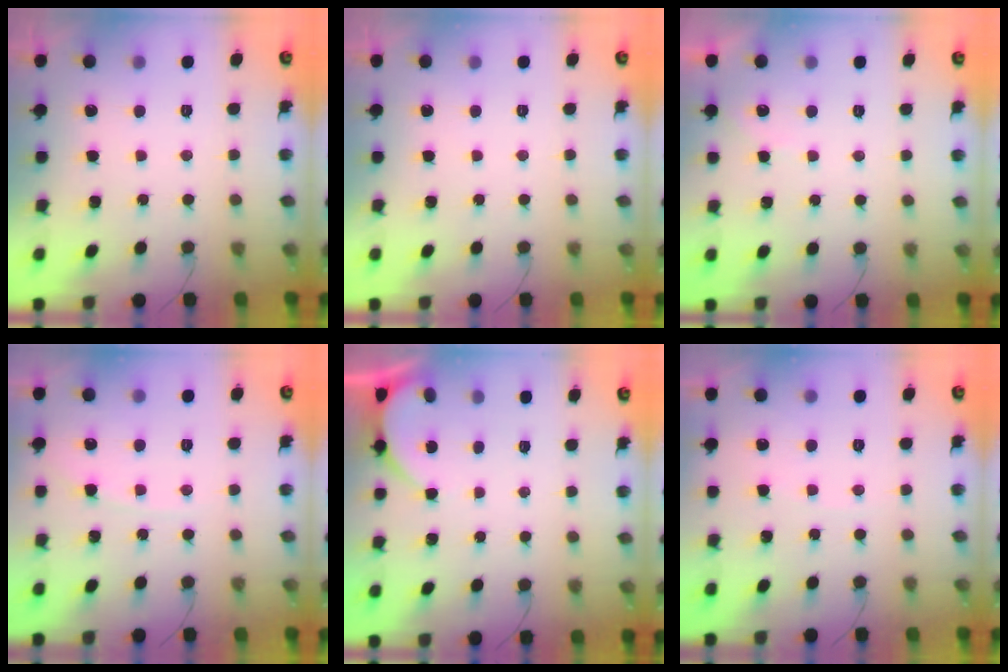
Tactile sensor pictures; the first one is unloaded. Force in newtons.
{"total": 0.0}
{"total": 4.2, "press": 4.2, "slide": 0.6}
{"total": 4.2, "press": 4.2, "slide": 0.4}
{"total": 3.5, "press": 3.5, "slide": 0.3}
{"total": 1.8, "press": 1.7, "slide": 0.2}